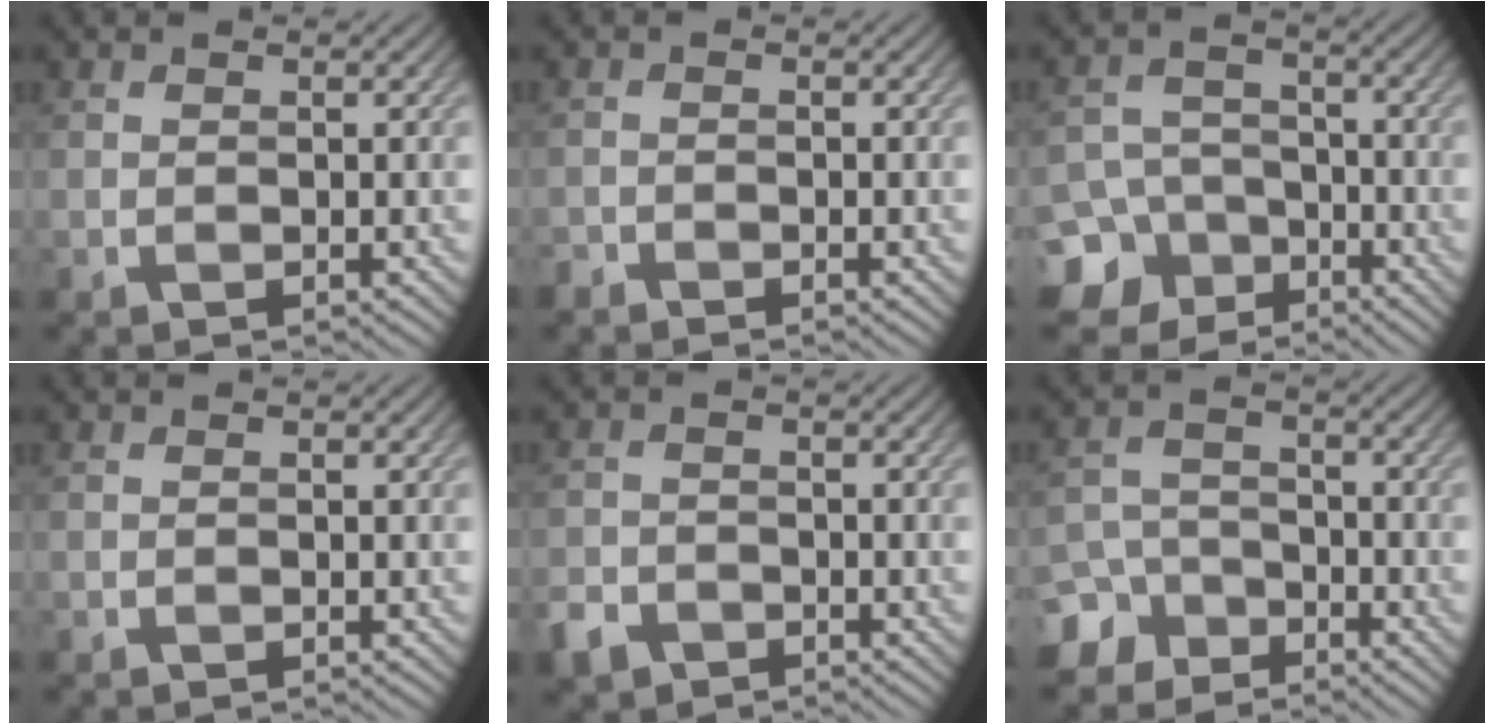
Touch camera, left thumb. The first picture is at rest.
{"total": 1.1, "force": [-1.1, 0.4, 0.1], "torque": [-0.002, -0.002, -0.025]}
{"total": 9.4, "force": [-5.8, 7.0, 2.4], "torque": [-0.051, -0.024, -0.120]}
{"total": 0.0}
{"total": 3.4, "force": [-2.4, 2.2, 1.1], "torque": [-0.029, -0.007, -0.053]}
{"total": 6.3, "force": [-4.7, 3.9, 1.5], "torque": [-0.030, -0.005, -0.101]}